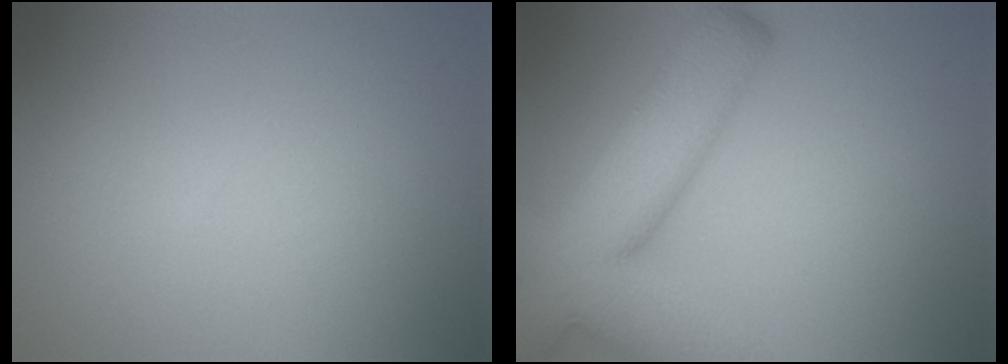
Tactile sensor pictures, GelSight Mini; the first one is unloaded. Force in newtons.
{"total": 11.6, "press": 11.6, "slide": 0.8}